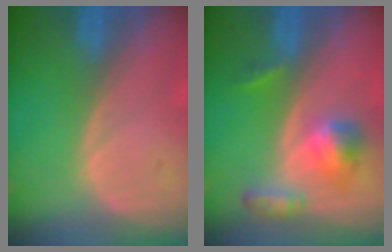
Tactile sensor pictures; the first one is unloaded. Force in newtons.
{"total": 5.6, "press": 5.1, "slide": 2.4}